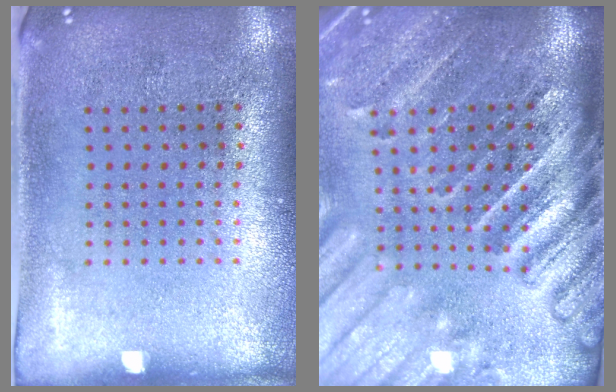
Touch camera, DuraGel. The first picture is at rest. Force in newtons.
{"total": 4.4, "press": 3.6, "slide": 2.6}